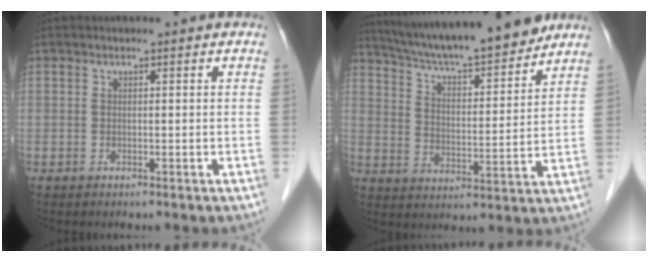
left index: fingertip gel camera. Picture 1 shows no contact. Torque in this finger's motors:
{"motor_torque": [0.12, -0.51, 0.32, 0.08]}